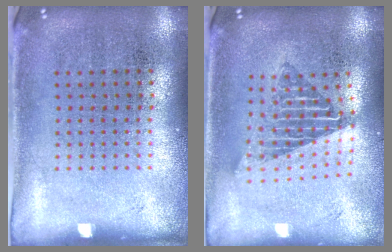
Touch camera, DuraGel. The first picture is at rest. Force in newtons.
{"total": 1.8, "press": 1.4, "slide": 1.0}